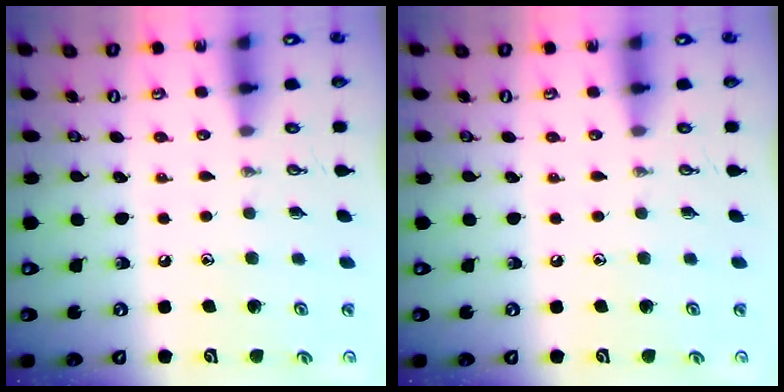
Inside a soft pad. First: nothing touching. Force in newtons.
{"total": 0.0}